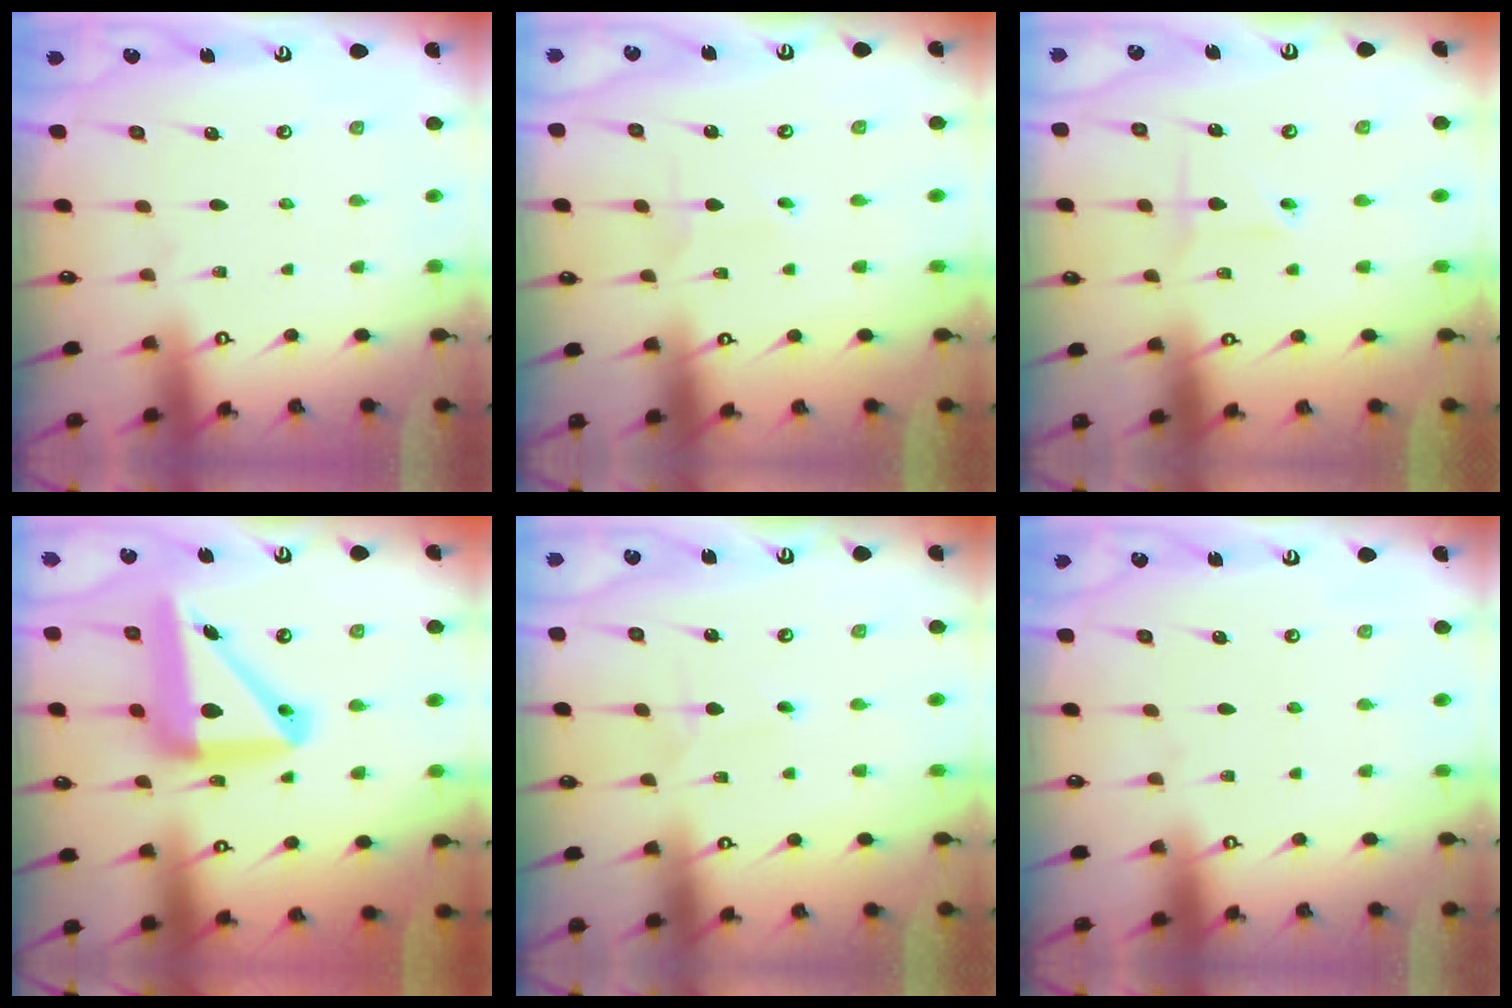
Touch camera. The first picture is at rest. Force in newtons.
{"total": 0.6, "press": 0.6, "slide": 0.1}
{"total": 2.2, "press": 2.1, "slide": 0.6}
{"total": 18.7, "press": 18.5, "slide": 2.9}
{"total": 1.3, "press": 1.3, "slide": 0.1}
{"total": 0.0}